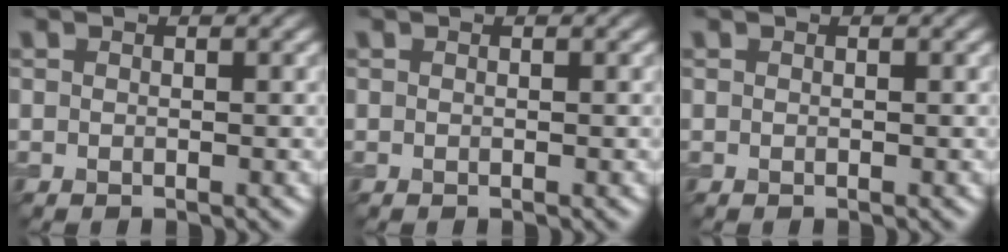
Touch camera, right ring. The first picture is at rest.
{"total": 0.0}
{"total": 0.0}